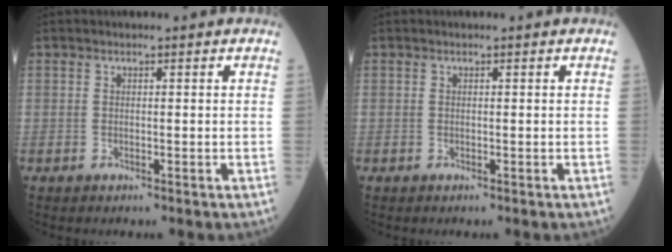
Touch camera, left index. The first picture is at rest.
{"total": 0.0}